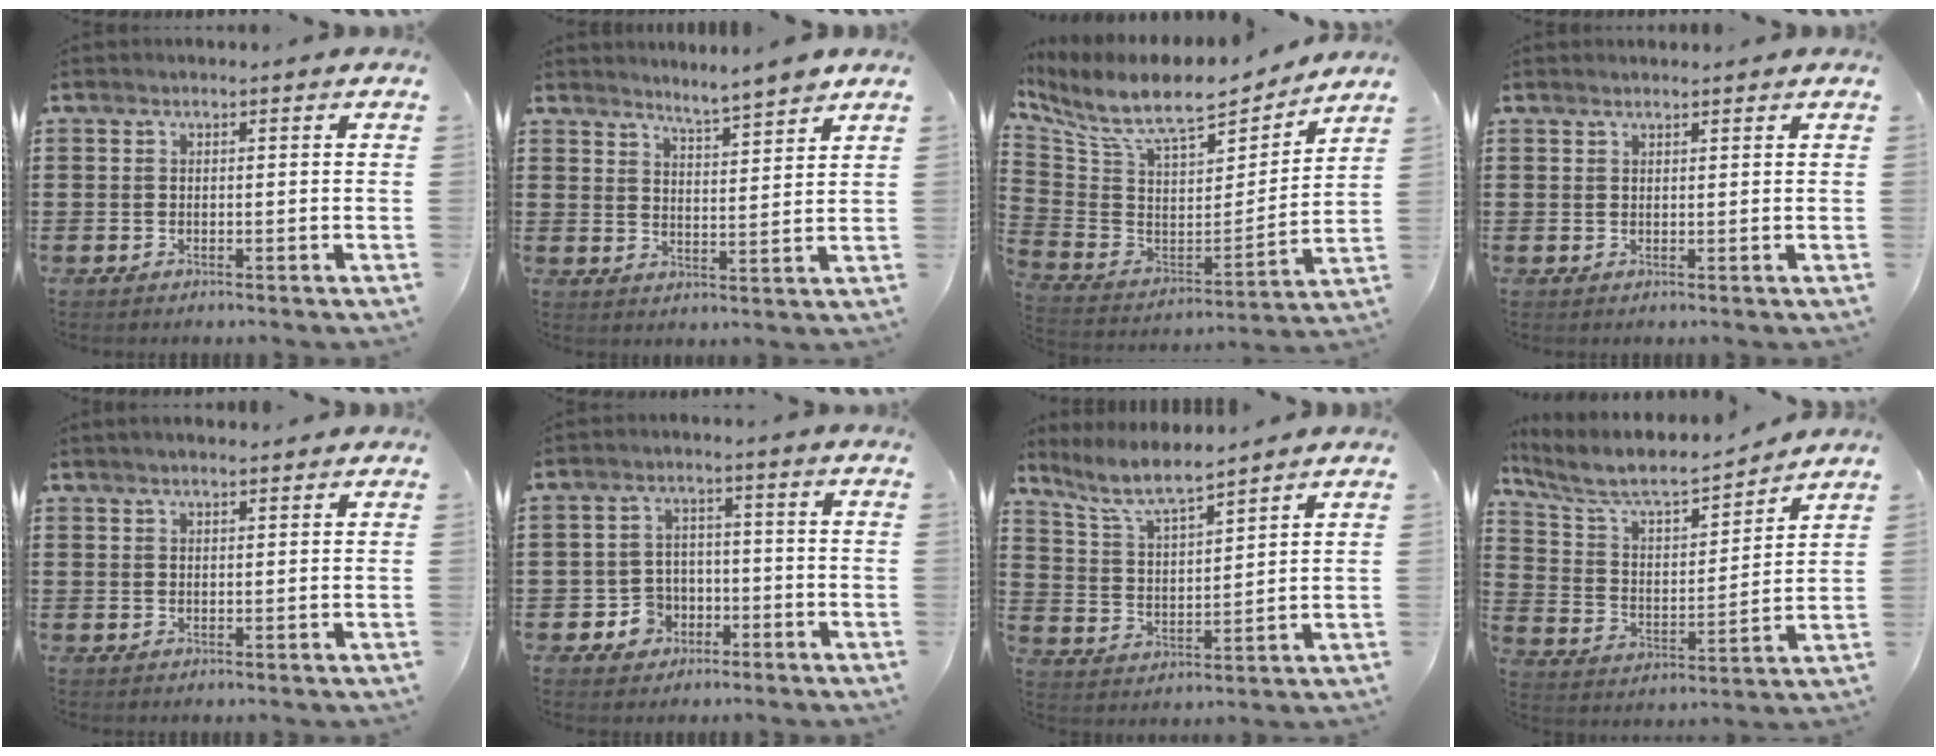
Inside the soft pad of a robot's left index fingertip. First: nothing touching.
{"total": 4.3, "force": [4.2, -0.8, 0.6], "torque": [-0.028, -0.024, 0.074]}
{"total": 10.9, "force": [9.1, 2.5, 5.4], "torque": [-0.146, -0.061, 0.159]}
{"total": 1.0, "force": [1.0, 0.1, 0.2], "torque": [-0.005, 0.000, 0.018]}
{"total": 1.7, "force": [1.5, 0.2, 0.7], "torque": [-0.015, 0.004, 0.028]}
{"total": 4.8, "force": [-2.1, 4.1, 1.4], "torque": [-0.041, 0.009, -0.041]}
{"total": 7.2, "force": [6.3, 0.9, 3.4], "torque": [-0.090, -0.027, 0.111]}
{"total": 7.5, "force": [6.6, 1.7, 3.1], "torque": [-0.091, -0.041, 0.109]}